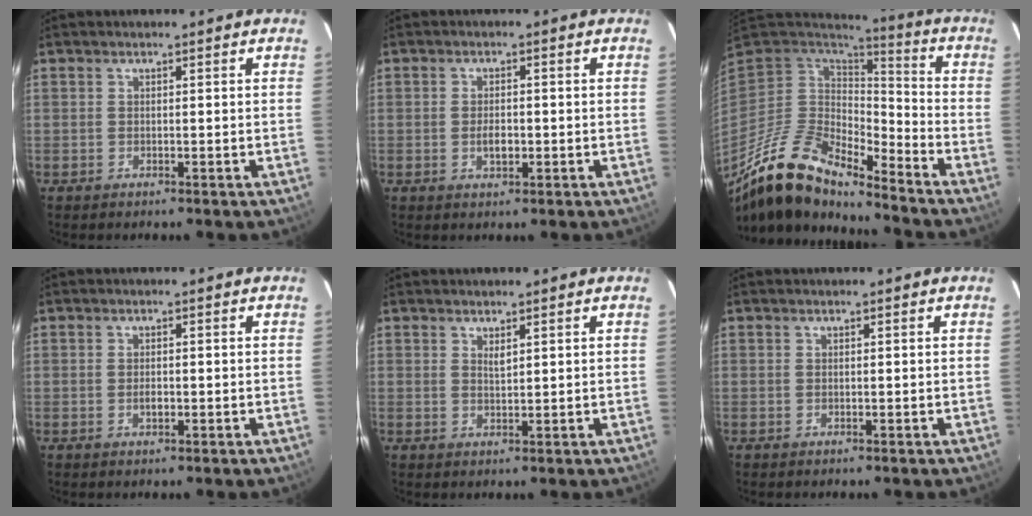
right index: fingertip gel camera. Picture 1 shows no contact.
{"total": 2.7, "force": [-0.7, 1.4, 2.2], "torque": [-0.039, 0.000, -0.011]}
{"total": 17.9, "force": [-14.3, 4.7, 9.7], "torque": [-0.185, -0.032, -0.272]}
{"total": 1.4, "force": [-0.4, 0.8, 1.1], "torque": [-0.020, 0.001, -0.007]}
{"total": 1.3, "force": [0.9, 0.4, 1.0], "torque": [-0.016, 0.000, 0.016]}
{"total": 0.0}